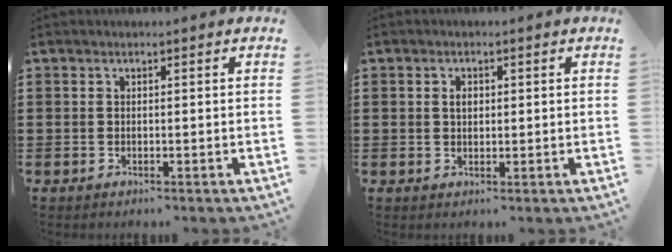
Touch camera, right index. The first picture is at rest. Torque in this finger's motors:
{"motor_torque": [0.46, 0.47, 0.06, 0.05]}